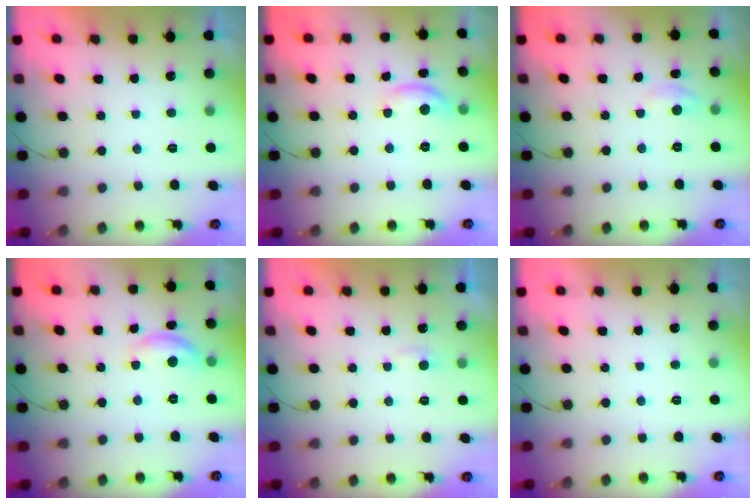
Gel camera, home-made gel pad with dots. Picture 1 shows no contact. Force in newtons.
{"total": 7.4, "press": 7.4, "slide": 0.5}
{"total": 4.5, "press": 4.5, "slide": 0.6}
{"total": 9.5, "press": 9.5, "slide": 0.4}
{"total": 2.2, "press": 2.2, "slide": 0.2}
{"total": 0.0}